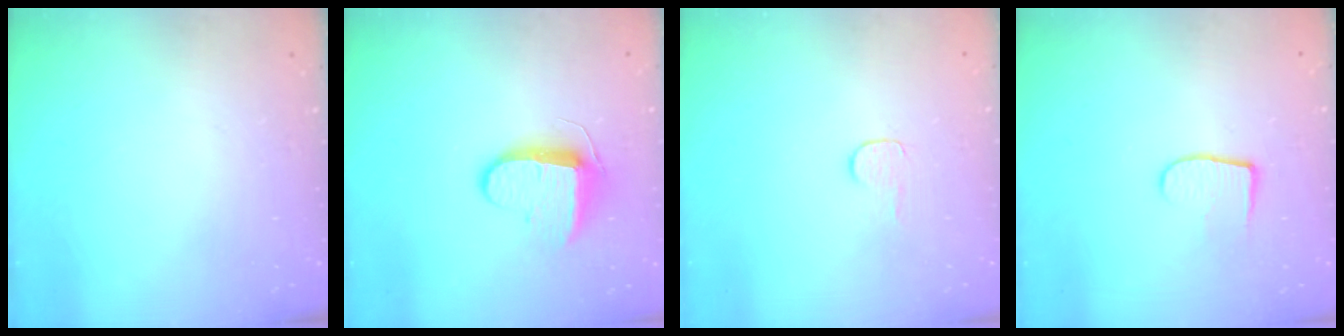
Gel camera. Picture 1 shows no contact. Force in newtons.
{"total": 9.2, "press": 9.2, "slide": 0.7}
{"total": 4.0, "press": 4.0, "slide": 0.4}
{"total": 6.6, "press": 6.6, "slide": 0.6}